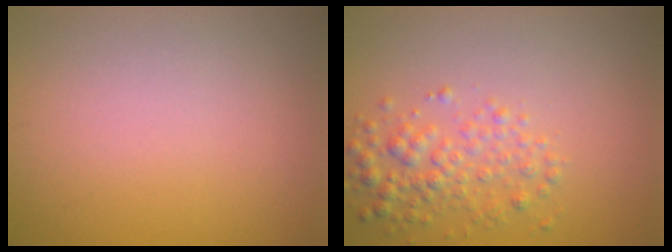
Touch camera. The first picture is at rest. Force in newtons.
{"total": 2.8, "press": 2.8, "slide": 0.1}